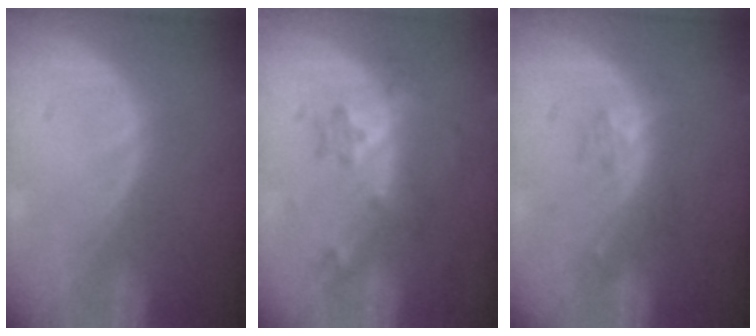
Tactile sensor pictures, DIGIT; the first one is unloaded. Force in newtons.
{"total": 6.0, "press": 5.5, "slide": 2.5}
{"total": 2.6, "press": 2.6, "slide": 0.2}